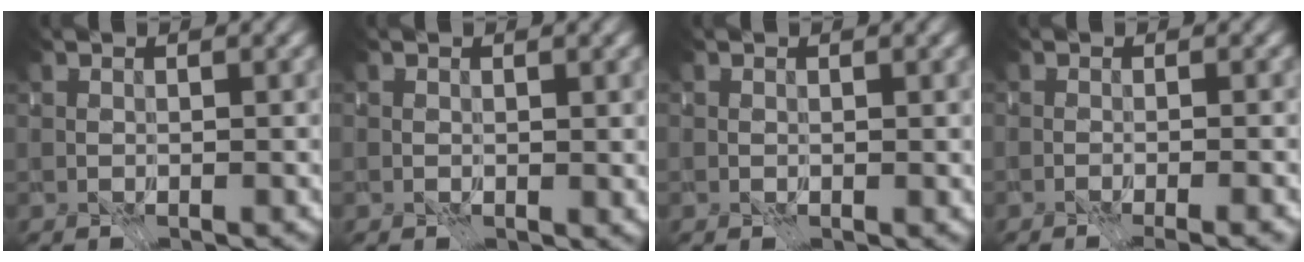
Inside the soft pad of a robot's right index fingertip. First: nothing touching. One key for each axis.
{"total": 1.2, "fx": 0.7, "fy": 0.8, "fz": 0.6, "tx": -0.009, "ty": -0.002, "tz": 0.006}
{"total": 0.8, "fx": 0.5, "fy": 0.5, "fz": 0.3, "tx": -0.005, "ty": 0.000, "tz": 0.001}
{"total": 2.6, "fx": -2.2, "fy": 0.1, "fz": 1.4, "tx": 0.010, "ty": -0.009, "tz": -0.039}